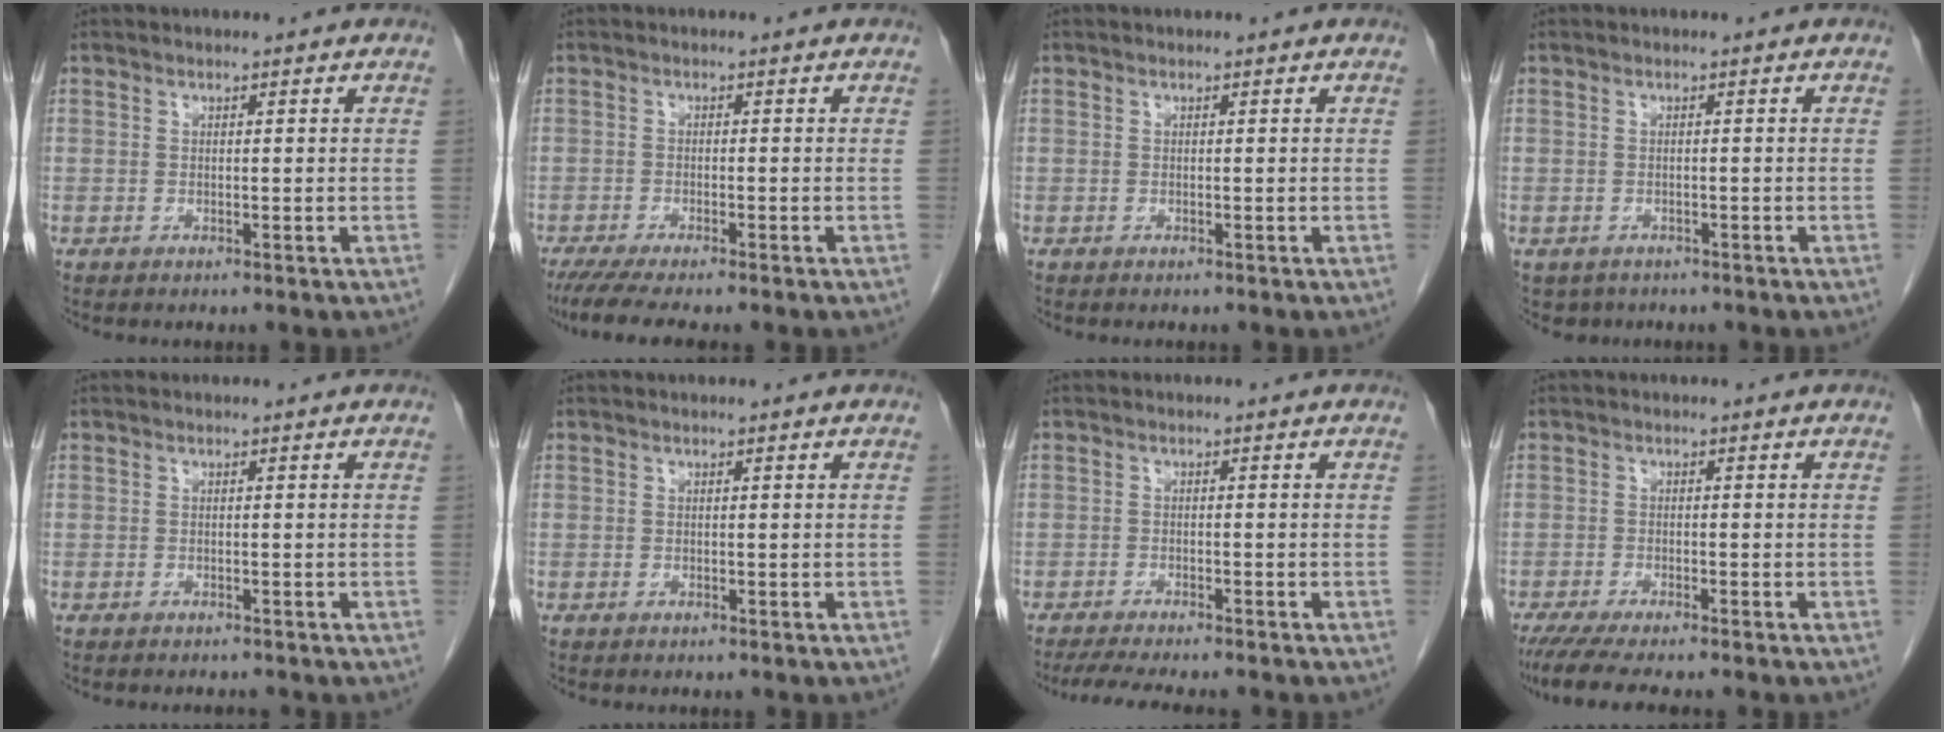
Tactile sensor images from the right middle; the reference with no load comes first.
{"total": 6.8, "force": [-5.6, 0.4, 3.8], "torque": [-0.056, -0.015, -0.089]}
{"total": 0.0}
{"total": 2.5, "force": [-1.8, 1.8, 0.3], "torque": [-0.007, 0.003, -0.024]}
{"total": 0.9, "force": [-0.9, -0.1, 0.0], "torque": [-0.006, -0.006, -0.011]}
{"total": 0.0}
{"total": 8.6, "force": [-7.4, 0.9, 4.2], "torque": [-0.063, -0.015, -0.110]}
{"total": 7.3, "force": [-6.1, 0.3, 4.0], "torque": [-0.056, -0.018, -0.098]}